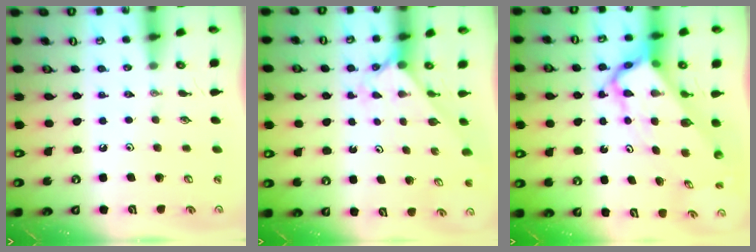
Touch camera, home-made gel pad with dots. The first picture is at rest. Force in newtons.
{"total": 1.9, "press": 1.9, "slide": 0.2}
{"total": 9.7, "press": 9.7, "slide": 0.9}